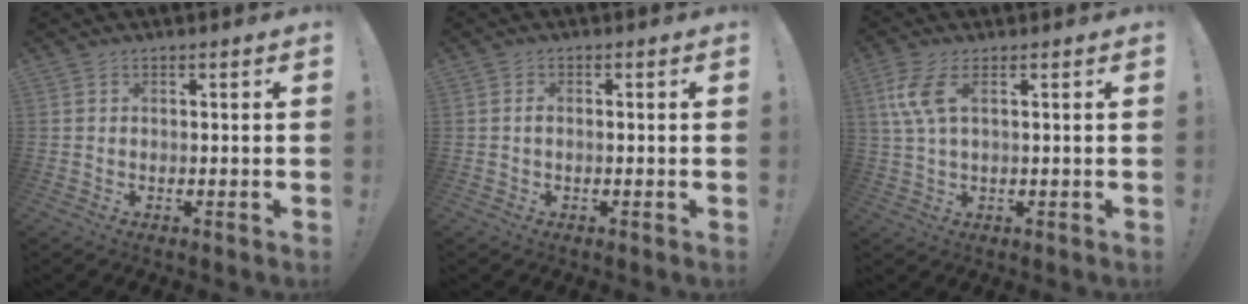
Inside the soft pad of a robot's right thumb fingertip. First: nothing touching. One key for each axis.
{"total": 1.0, "fx": -0.3, "fy": 0.5, "fz": 0.8, "tx": -0.016, "ty": 0.002, "tz": -0.005}
{"total": 7.5, "fx": 2.4, "fy": 2.8, "fz": 6.5, "tx": -0.134, "ty": -0.004, "tz": 0.046}